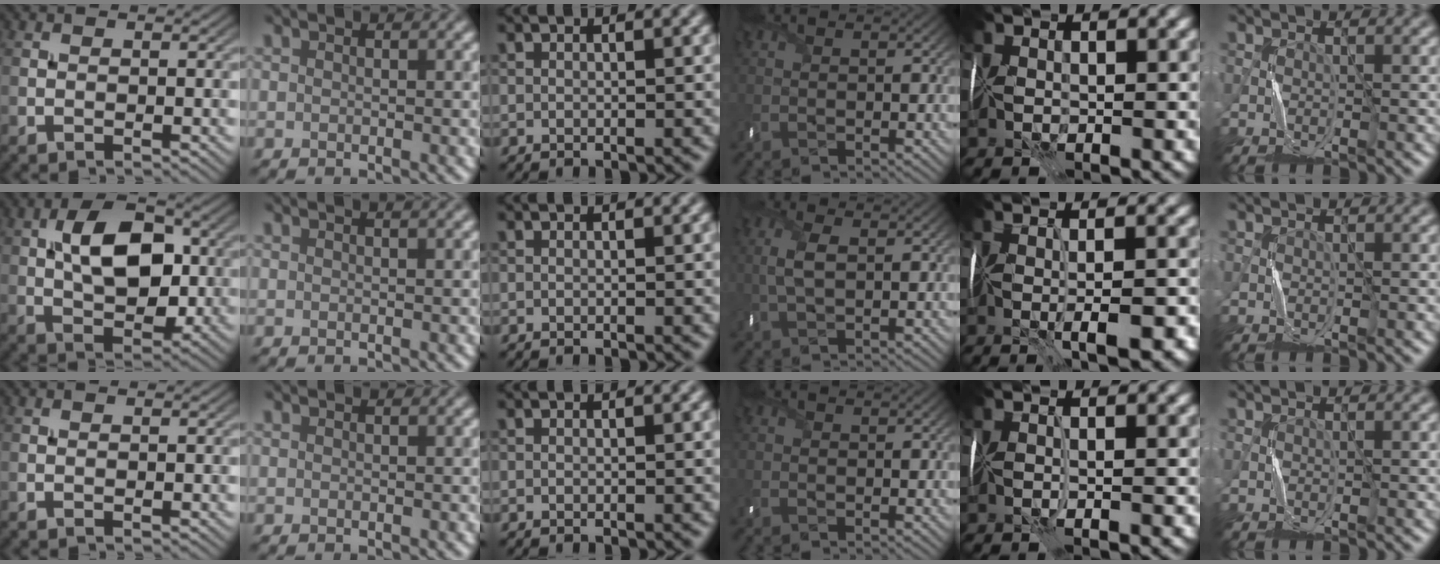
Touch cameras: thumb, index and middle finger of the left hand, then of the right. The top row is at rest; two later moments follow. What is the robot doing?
{"motion": "fold", "object": "handkerchief"}